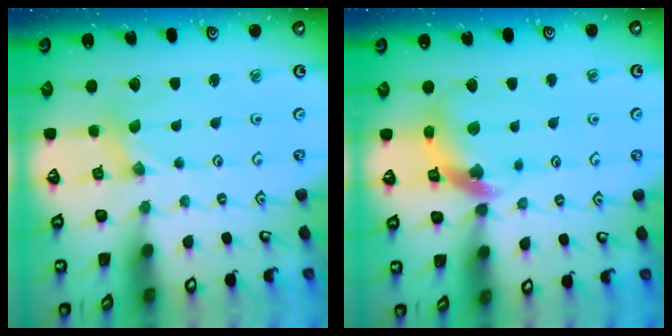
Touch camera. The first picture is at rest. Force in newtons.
{"total": 13.1, "press": 13.0, "slide": 1.7}